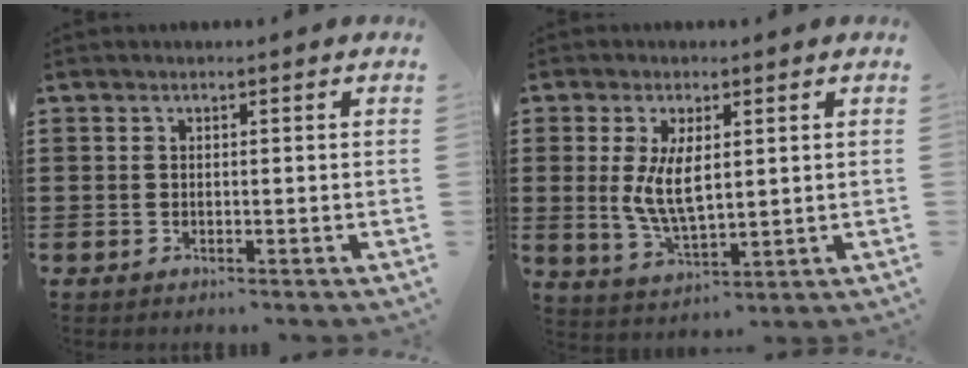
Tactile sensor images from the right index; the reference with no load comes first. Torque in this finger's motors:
{"motor_torque": [2.14, 0.00, 0.37, 0.11]}